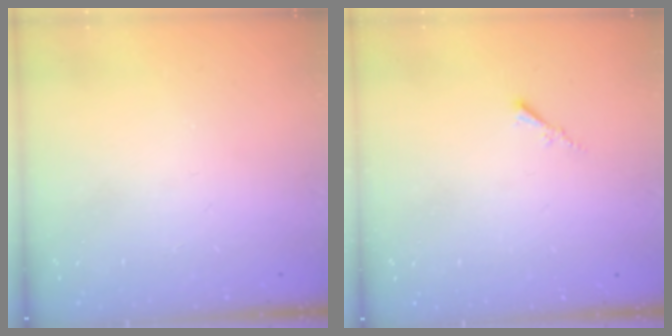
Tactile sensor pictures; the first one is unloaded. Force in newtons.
{"total": 0.0}